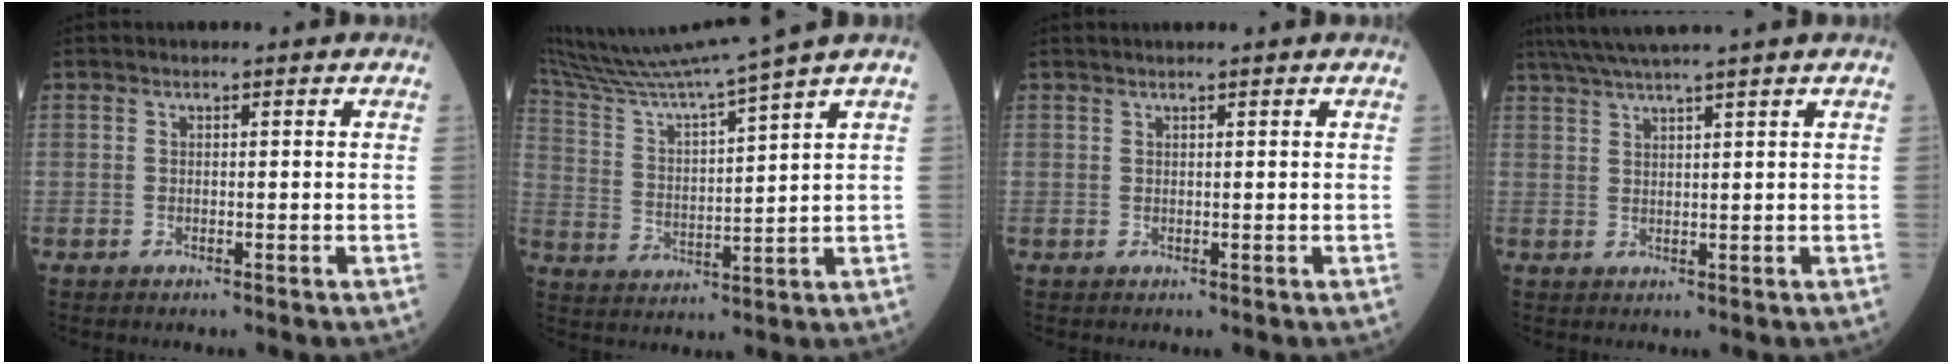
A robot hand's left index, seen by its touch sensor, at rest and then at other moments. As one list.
[{"total": 14.6, "force": [12.8, -3.2, 6.3], "torque": [-0.119, -0.023, 0.229]}, {"total": 2.0, "force": [1.7, -0.6, 0.9], "torque": [-0.008, 0.018, 0.034]}, {"total": 7.3, "force": [6.0, -1.8, 3.7], "torque": [-0.060, 0.020, 0.097]}]